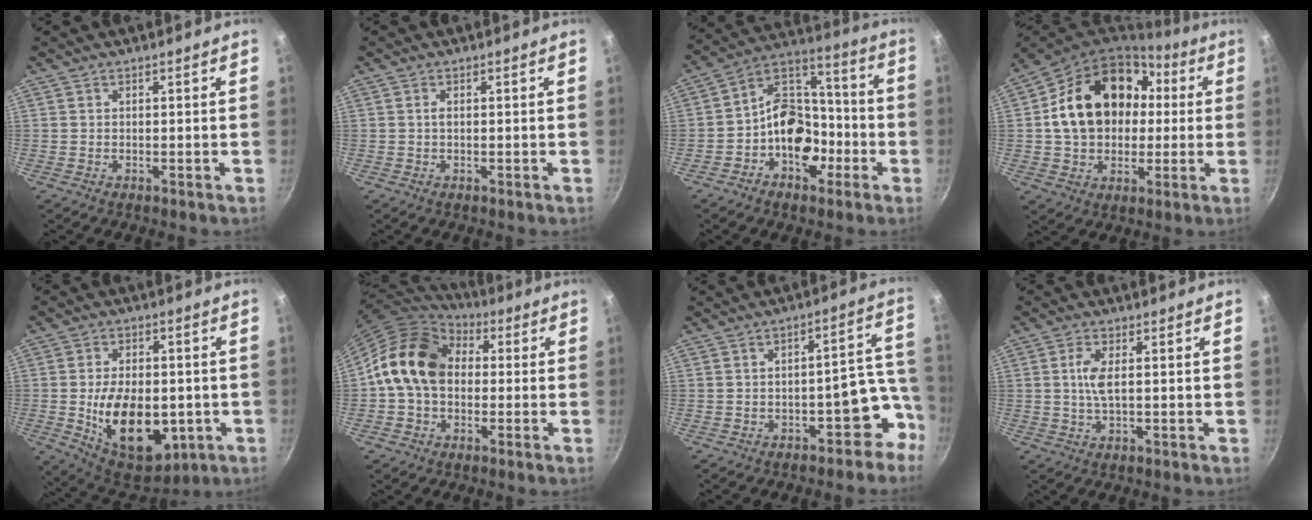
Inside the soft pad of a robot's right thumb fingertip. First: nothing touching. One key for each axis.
{"total": 0.6, "fx": 0.0, "fy": 0.3, "fz": 0.5, "tx": -0.011, "ty": 0.001, "tz": -0.001}
{"total": 13.7, "fx": -4.6, "fy": 10.1, "fz": 8.1, "tx": -0.071, "ty": 0.068, "tz": -0.090}
{"total": 21.6, "fx": 2.9, "fy": 16.3, "fz": 13.8, "tx": -0.221, "ty": 0.041, "tz": 0.049}
{"total": 17.8, "fx": -2.9, "fy": 10.8, "fz": 13.9, "tx": -0.190, "ty": -0.006, "tz": -0.029}
{"total": 15.0, "fx": 1.1, "fy": 11.2, "fz": 9.8, "tx": -0.142, "ty": 0.030, "tz": 0.002}
{"total": 8.8, "fx": -5.0, "fy": 5.1, "fz": 5.2, "tx": 0.012, "ty": 0.085, "tz": -0.055}
{"total": 4.3, "fx": 0.5, "fy": 1.6, "fz": 3.9, "tx": -0.086, "ty": 0.003, "tz": 0.009}